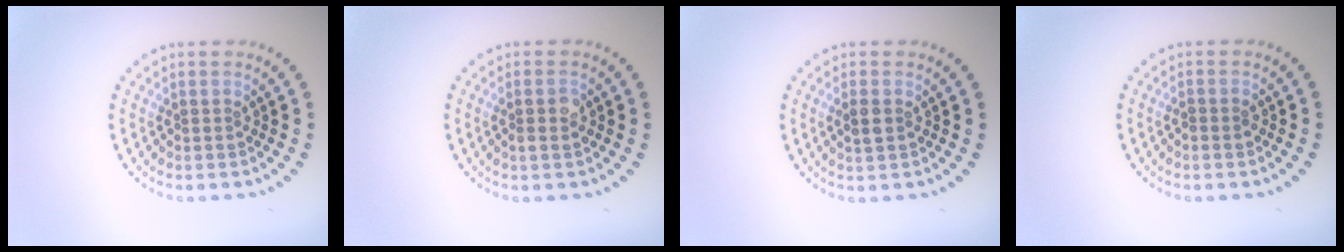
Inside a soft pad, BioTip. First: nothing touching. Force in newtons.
{"total": 1.6, "press": 1.6, "slide": 0.4}
{"total": 1.4, "press": 1.4, "slide": 0.2}
{"total": 0.8, "press": 0.7, "slide": 0.3}